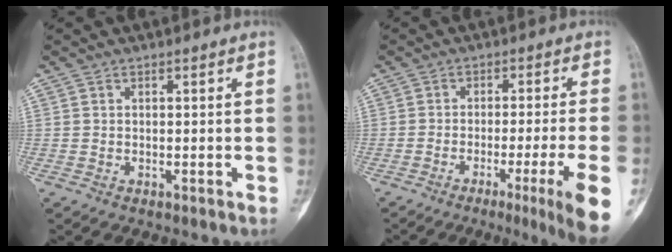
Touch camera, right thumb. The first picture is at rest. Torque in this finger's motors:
{"motor_torque": [0.24, 0.25, 0.13, -0.14, 0.08]}